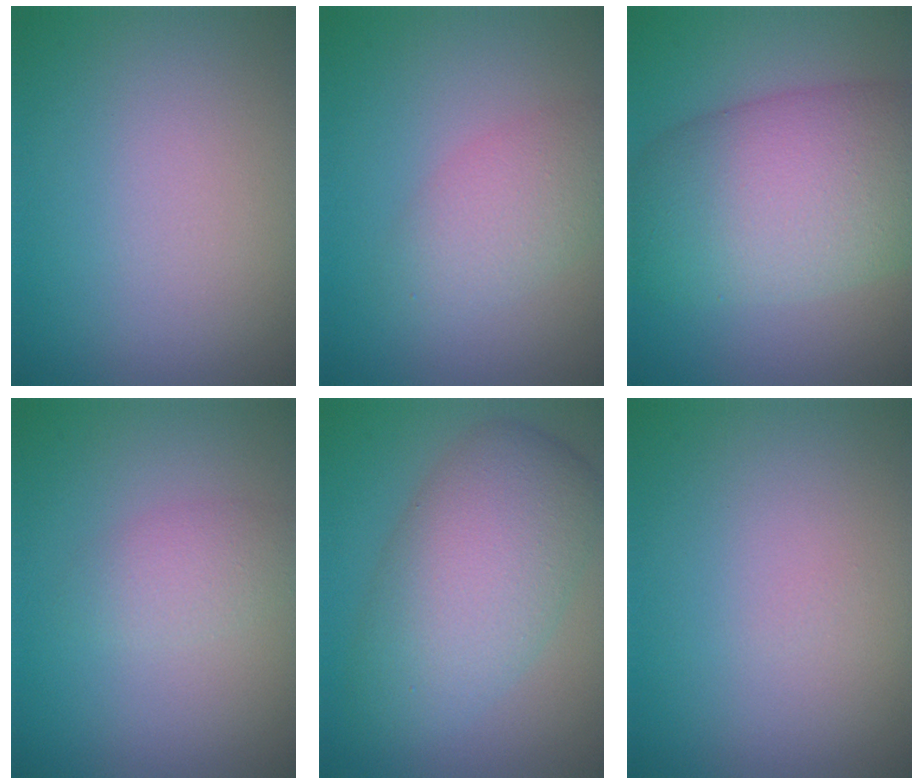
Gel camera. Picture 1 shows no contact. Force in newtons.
{"total": 3.0, "press": 3.0, "slide": 0.1}
{"total": 10.4, "press": 10.4, "slide": 0.3}
{"total": 1.9, "press": 1.9, "slide": 0.1}
{"total": 7.4, "press": 7.4, "slide": 0.2}
{"total": 0.0}